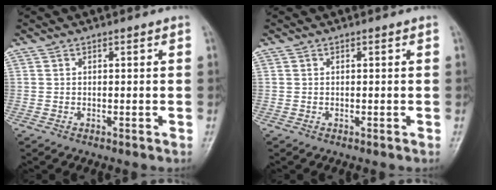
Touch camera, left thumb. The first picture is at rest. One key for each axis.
{"total": 0.0}